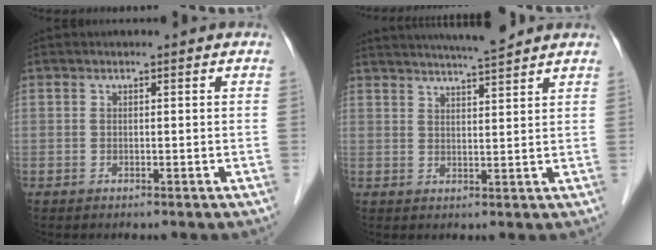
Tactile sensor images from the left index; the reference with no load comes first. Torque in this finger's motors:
{"motor_torque": [0.15, -0.38, 0.47, 0.10]}